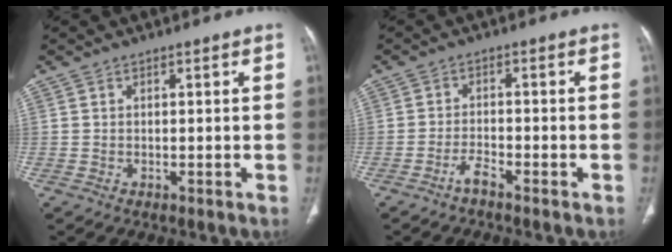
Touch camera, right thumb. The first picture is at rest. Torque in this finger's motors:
{"motor_torque": [0.56, 0.02, 0.03, -0.75, 0.08]}